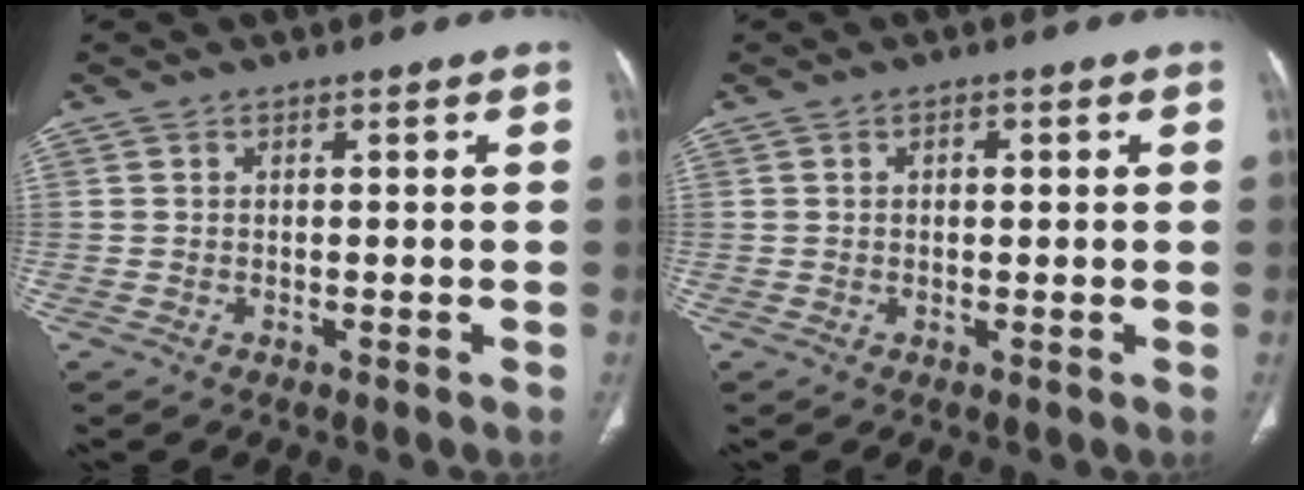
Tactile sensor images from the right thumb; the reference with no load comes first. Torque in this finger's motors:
{"motor_torque": [-0.20, -0.41, -0.03, -0.19, 0.07]}